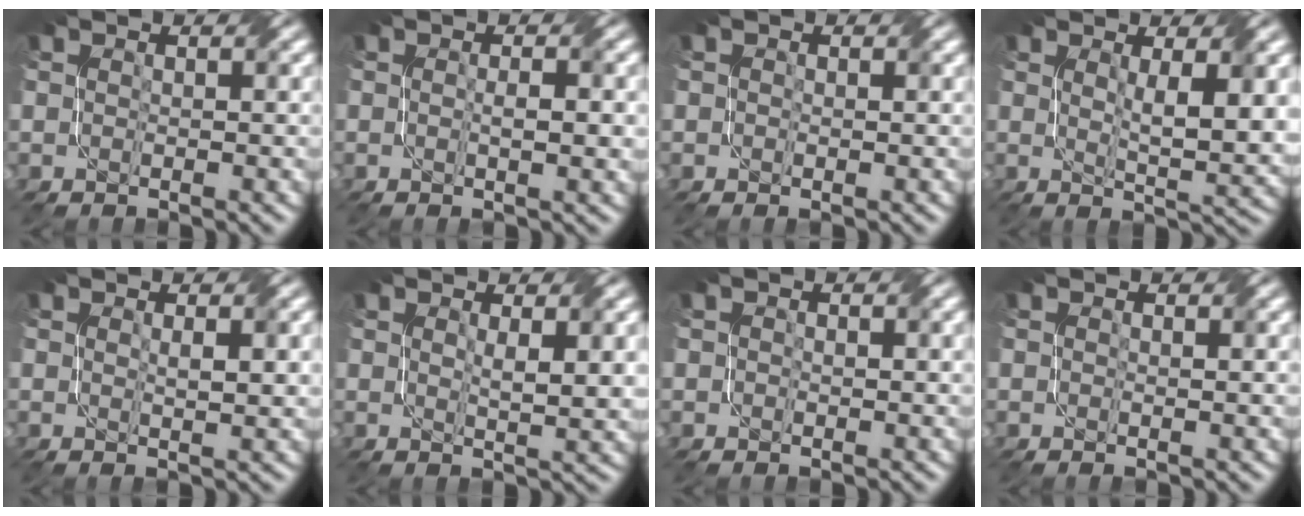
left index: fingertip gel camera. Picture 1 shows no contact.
{"total": 2.3, "force": [0.0, 0.3, 2.3], "torque": [-0.038, 0.000, 0.000]}
{"total": 0.7, "force": [0.1, 0.5, 0.5], "torque": [-0.004, -0.002, 0.000]}
{"total": 5.0, "force": [1.3, 1.0, 4.7], "torque": [-0.082, -0.009, 0.027]}
{"total": 2.0, "force": [0.5, 0.2, 1.9], "torque": [-0.029, 0.001, 0.011]}
{"total": 2.7, "force": [1.0, 0.5, 2.5], "torque": [-0.044, -0.001, 0.021]}
{"total": 0.9, "force": [0.3, 0.5, 0.6], "torque": [-0.009, 0.002, 0.004]}
{"total": 0.7, "force": [0.2, -0.1, 0.7], "torque": [-0.011, -0.001, 0.001]}